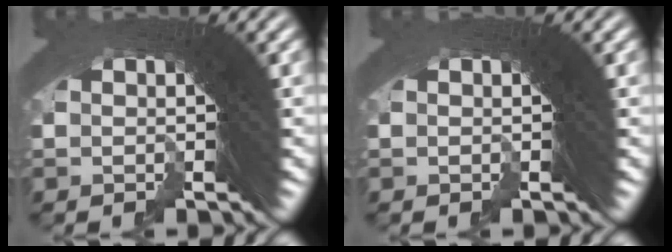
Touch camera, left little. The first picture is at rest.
{"total": 0.0}